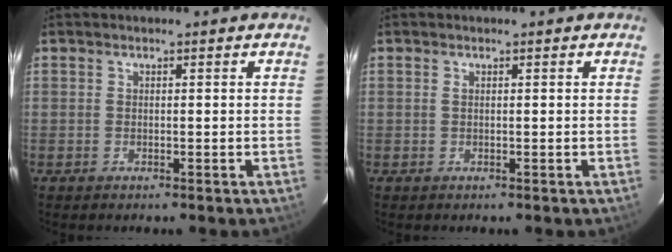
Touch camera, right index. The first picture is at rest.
{"total": 0.0}